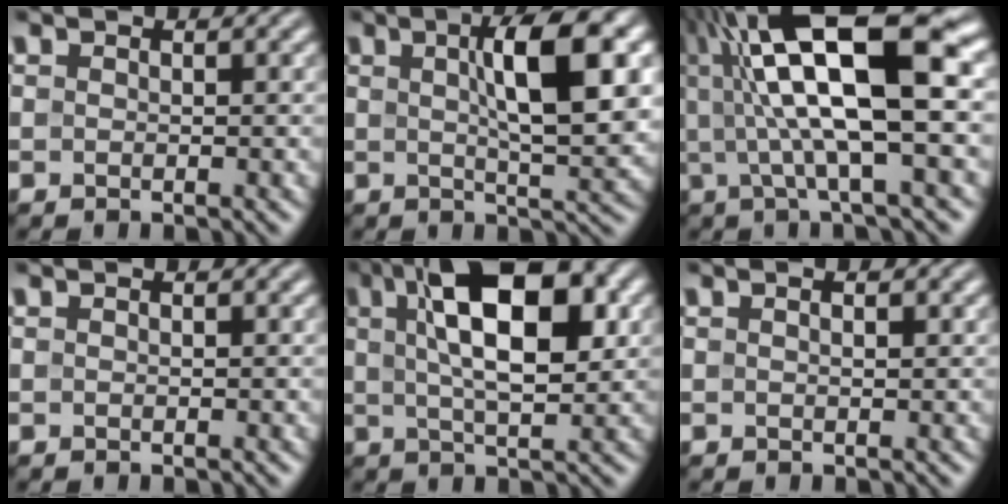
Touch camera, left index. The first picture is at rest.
{"total": 8.4, "force": [2.0, 2.3, 7.9], "torque": [-0.111, 0.008, 0.030]}
{"total": 14.5, "force": [3.2, 3.9, 13.6], "torque": [-0.219, 0.019, 0.050]}
{"total": 0.0}
{"total": 11.1, "force": [3.1, 4.5, 9.7], "torque": [-0.153, 0.015, 0.045]}
{"total": 1.3, "force": [0.6, 0.2, 1.1], "torque": [-0.016, -0.002, 0.008]}